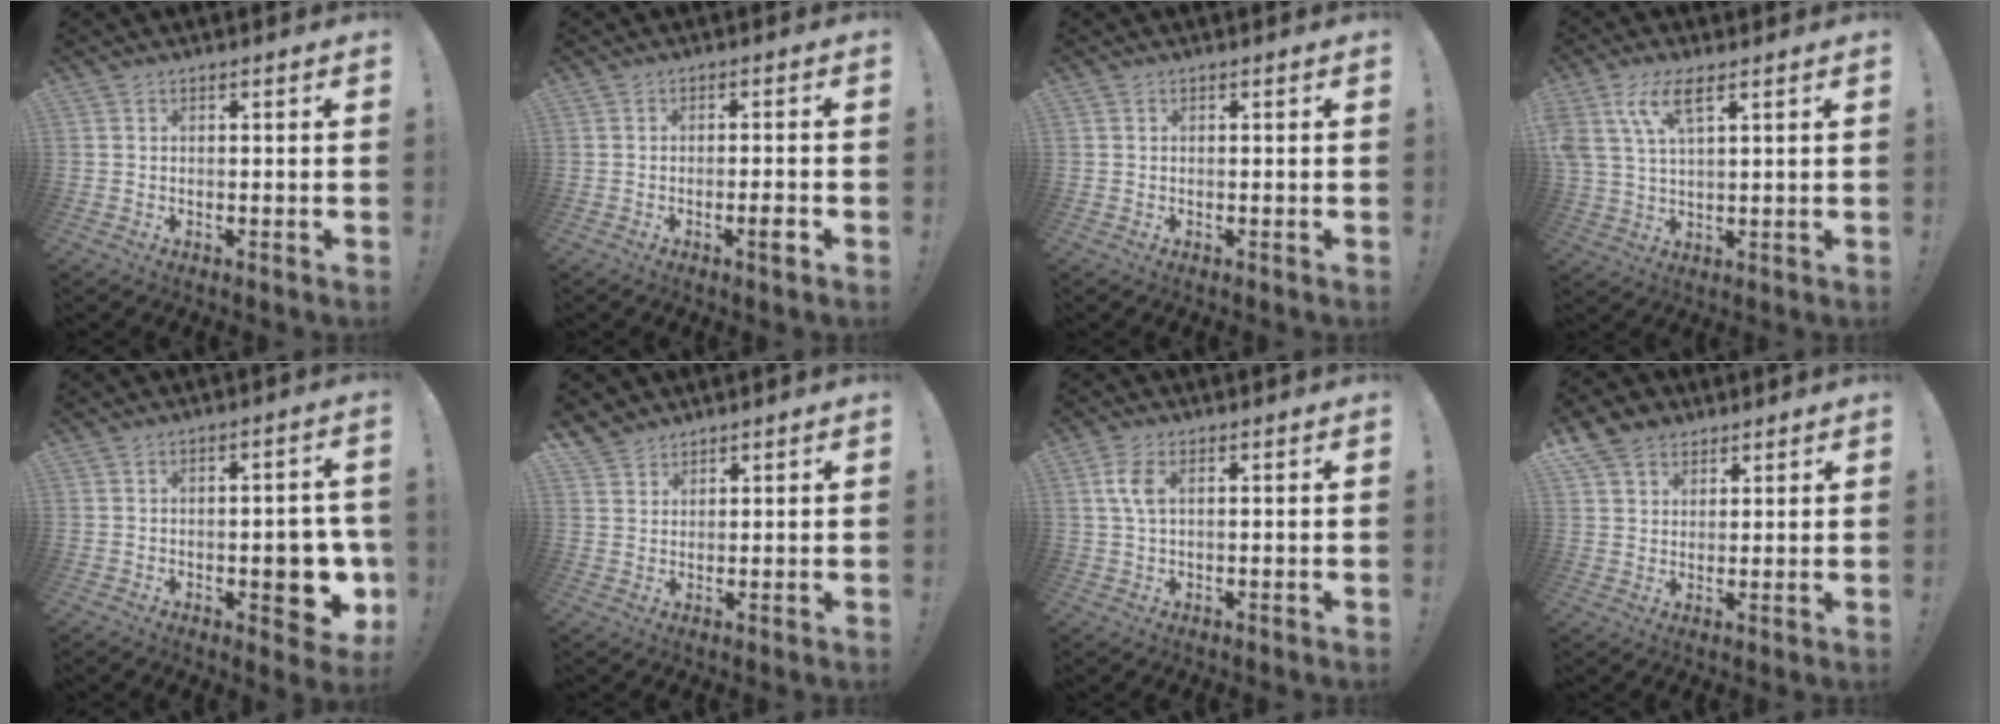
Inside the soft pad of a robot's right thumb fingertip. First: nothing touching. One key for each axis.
{"total": 3.5, "fx": -1.6, "fy": 0.1, "fz": 3.1, "tx": -0.040, "ty": -0.005, "tz": -0.028}
{"total": 0.0}
{"total": 9.3, "fx": 4.9, "fy": 3.5, "fz": 7.1, "tx": -0.143, "ty": -0.011, "tz": 0.093}
{"total": 11.0, "fx": -2.5, "fy": 5.1, "fz": 9.5, "tx": -0.092, "ty": 0.002, "tz": -0.035}
{"total": 4.0, "fx": 3.5, "fy": 1.9, "fz": 0.5, "tx": -0.007, "ty": -0.025, "tz": 0.066}
{"total": 4.8, "fx": 1.2, "fy": 2.5, "fz": 4.0, "tx": -0.085, "ty": 0.004, "tz": 0.021}
{"total": 7.8, "fx": 4.9, "fy": 5.7, "fz": 2.2, "tx": -0.033, "ty": -0.025, "tz": 0.098}